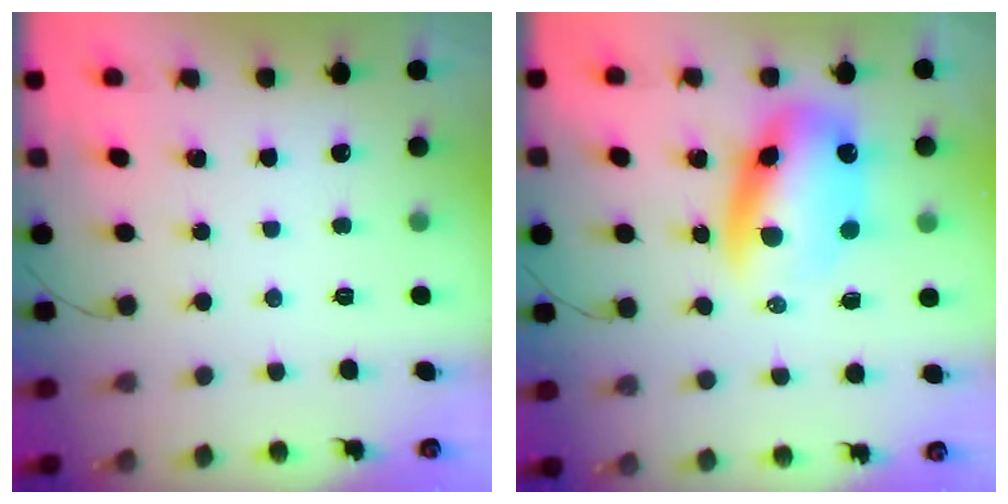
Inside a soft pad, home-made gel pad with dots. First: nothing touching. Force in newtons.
{"total": 13.1, "press": 12.7, "slide": 3.2}